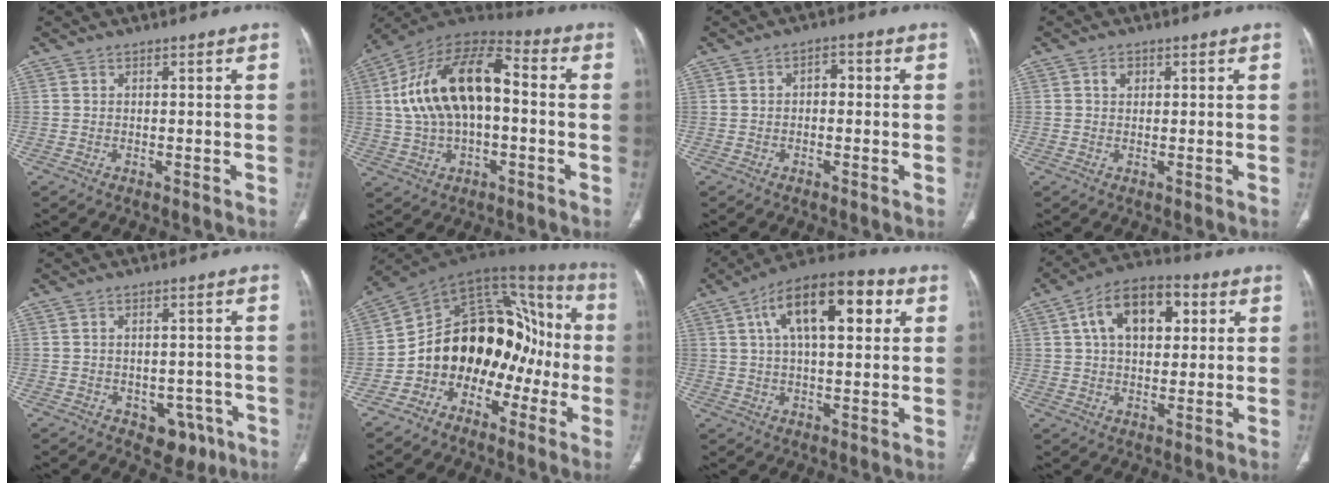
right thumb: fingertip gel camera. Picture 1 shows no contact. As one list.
[{"total": 19.7, "force": [1.1, 10.8, 16.4], "torque": [-0.293, 0.040, 0.015]}, {"total": 2.6, "force": [0.2, 1.7, 2.0], "torque": [-0.024, 0.012, -0.003]}, {"total": 1.6, "force": [0.7, 1.2, 0.8], "torque": [-0.007, 0.000, 0.010]}, {"total": 6.0, "force": [-2.8, 4.3, 3.2], "torque": [-0.016, 0.017, -0.027]}, {"total": 20.7, "force": [-4.6, 14.7, 13.9], "torque": [-0.145, 0.107, -0.077]}, {"total": 17.7, "force": [5.8, 7.9, 14.7], "torque": [-0.218, 0.017, 0.085]}, {"total": 14.3, "force": [4.2, 8.6, 10.6], "torque": [-0.147, 0.011, 0.063]}]